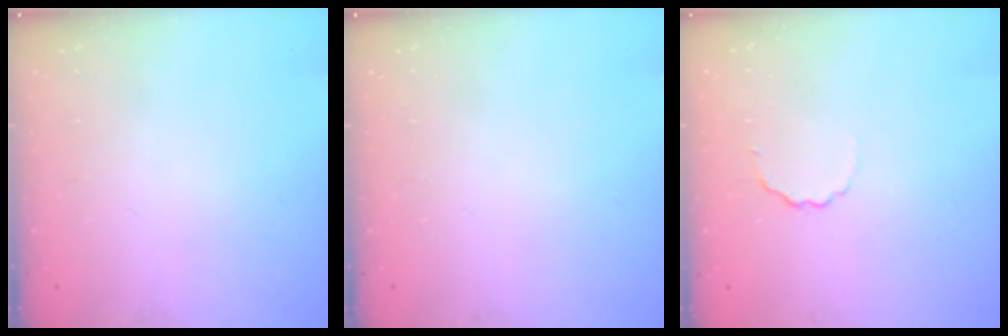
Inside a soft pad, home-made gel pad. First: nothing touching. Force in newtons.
{"total": 0.0}
{"total": 2.6, "press": 2.5, "slide": 0.8}